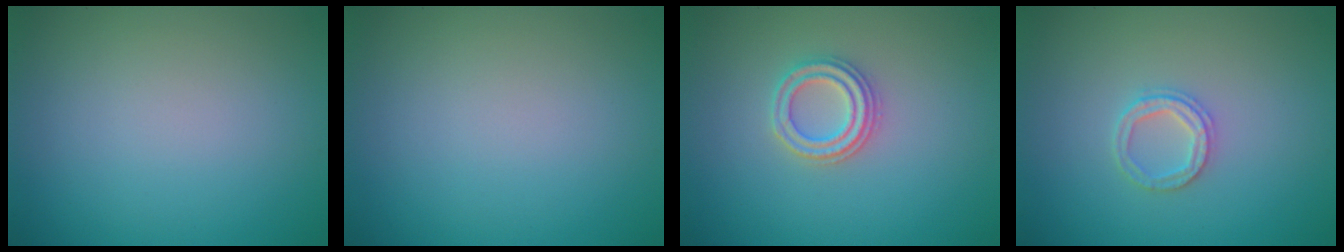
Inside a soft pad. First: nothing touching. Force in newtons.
{"total": 0.0}
{"total": 2.5, "press": 2.4, "slide": 0.7}
{"total": 2.1, "press": 2.0, "slide": 0.4}